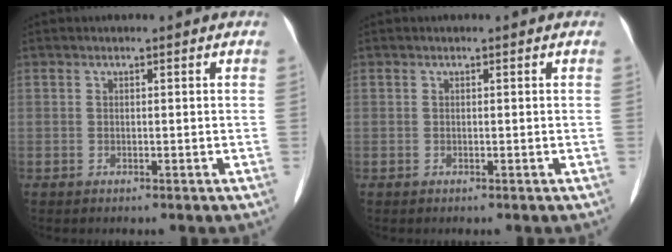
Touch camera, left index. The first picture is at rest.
{"total": 0.0}